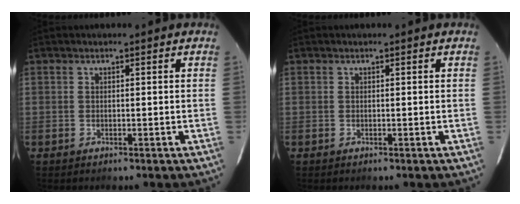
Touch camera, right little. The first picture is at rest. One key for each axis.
{"total": 0.0}